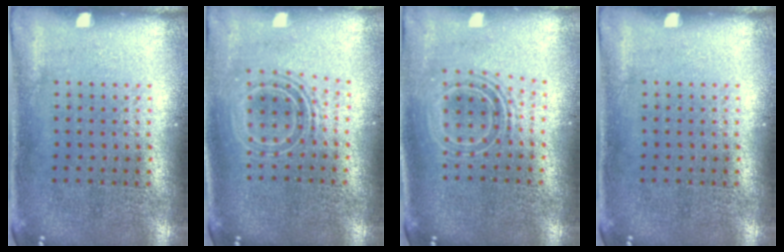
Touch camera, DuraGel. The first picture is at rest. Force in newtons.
{"total": 1.7, "press": 1.2, "slide": 1.1}
{"total": 1.7, "press": 1.2, "slide": 1.1}
{"total": 0.0}